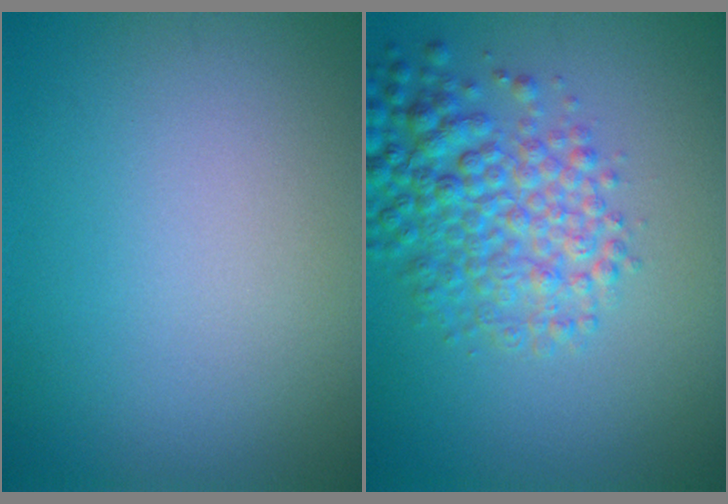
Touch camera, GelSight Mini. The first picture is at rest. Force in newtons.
{"total": 5.5, "press": 5.5, "slide": 0.2}